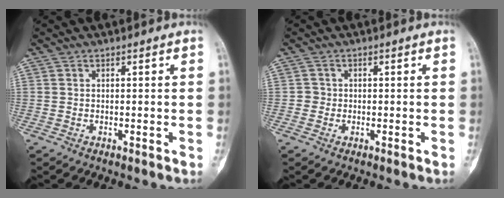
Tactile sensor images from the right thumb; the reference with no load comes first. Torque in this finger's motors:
{"motor_torque": [0.64, 0.03, 0.13, -0.29, 0.00]}